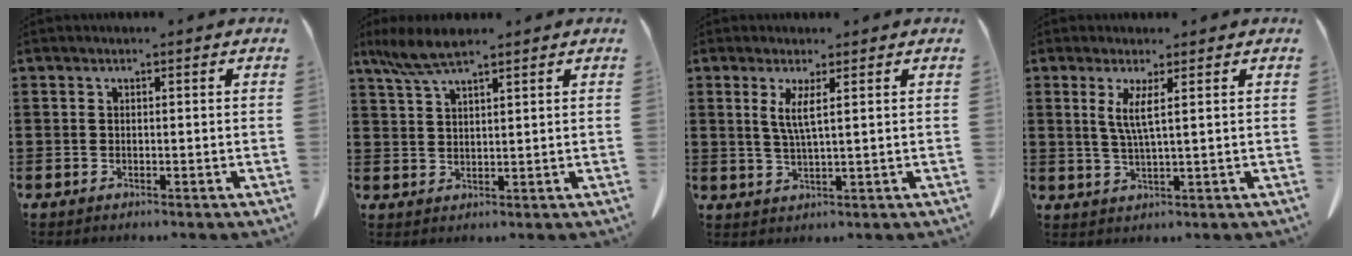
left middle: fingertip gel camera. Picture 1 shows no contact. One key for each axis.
{"total": 5.1, "fx": 3.7, "fy": 0.8, "fz": 3.4, "tx": -0.075, "ty": -0.002, "tz": 0.068}
{"total": 3.3, "fx": 1.5, "fy": 0.0, "fz": 2.9, "tx": -0.065, "ty": -0.003, "tz": 0.025}
{"total": 3.5, "fx": 1.5, "fy": -0.2, "fz": 3.1, "tx": -0.070, "ty": -0.004, "tz": 0.025}